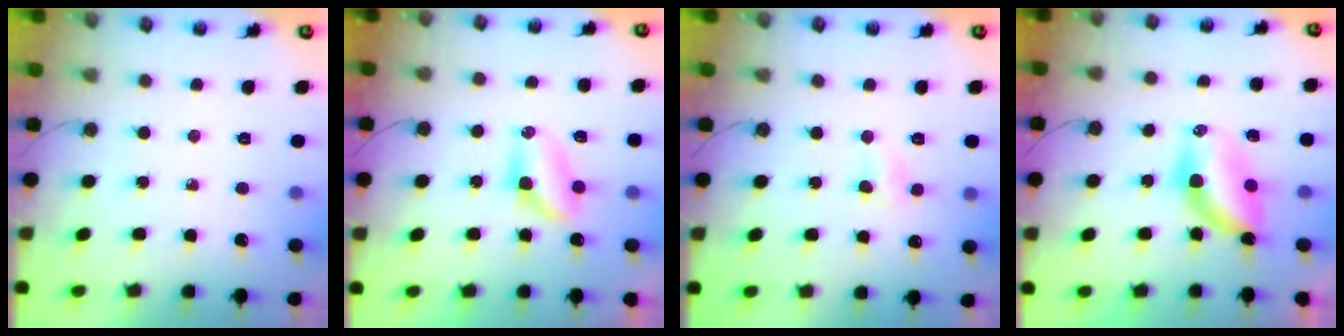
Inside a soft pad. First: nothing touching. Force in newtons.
{"total": 4.9, "press": 4.9, "slide": 0.6}
{"total": 4.0, "press": 4.0, "slide": 0.5}
{"total": 7.7, "press": 7.2, "slide": 2.7}